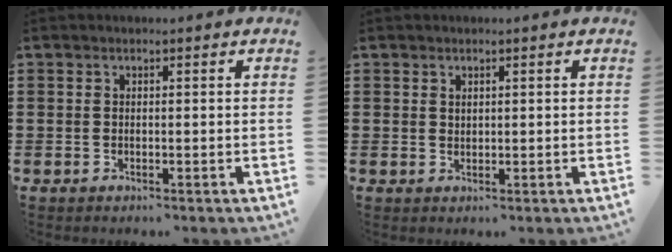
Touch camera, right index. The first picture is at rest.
{"total": 0.9, "force": [0.7, 0.5, 0.2], "torque": [-0.006, 0.003, 0.013]}